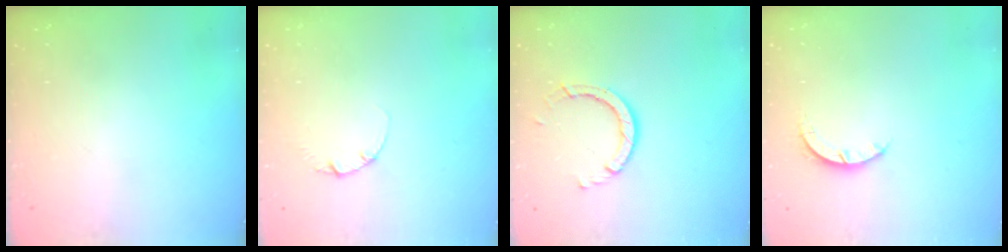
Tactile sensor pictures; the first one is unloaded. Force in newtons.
{"total": 1.3, "press": 1.3, "slide": 0.2}
{"total": 5.1, "press": 5.1, "slide": 0.3}
{"total": 2.7, "press": 2.7, "slide": 0.4}